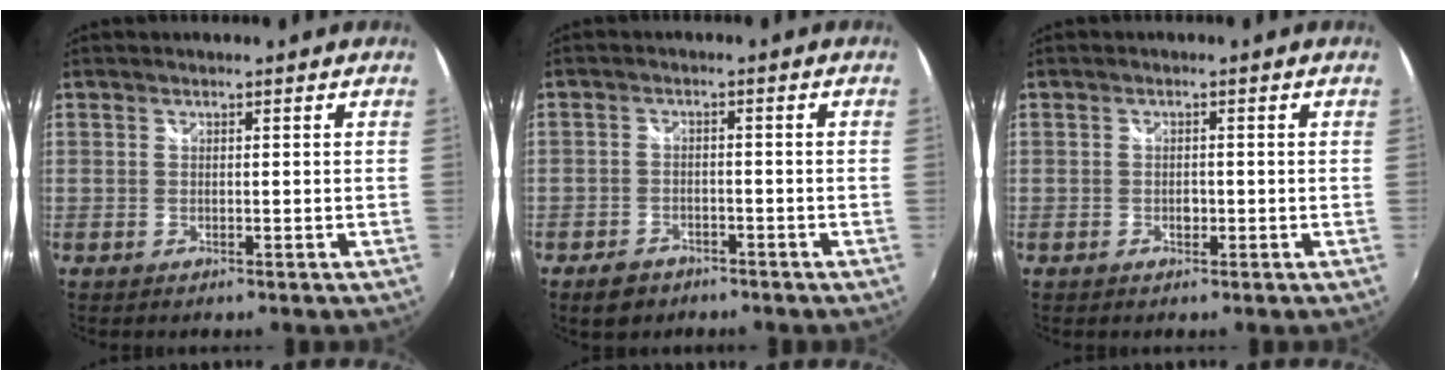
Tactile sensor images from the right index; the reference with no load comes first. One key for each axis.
{"total": 5.0, "fx": -3.7, "fy": 3.0, "fz": 1.5, "tx": -0.046, "ty": 0.008, "tz": -0.057}
{"total": 1.1, "fx": -0.3, "fy": 0.9, "fz": 0.6, "tx": -0.012, "ty": 0.005, "tz": -0.001}